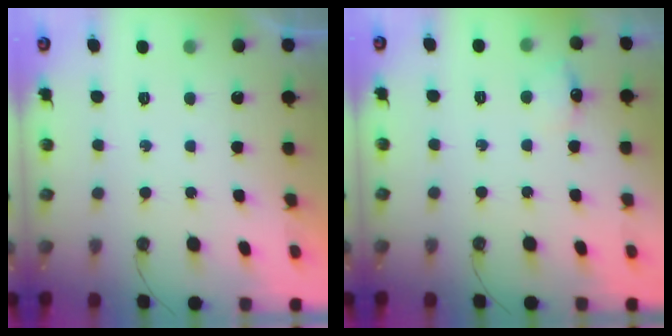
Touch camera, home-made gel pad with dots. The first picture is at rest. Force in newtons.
{"total": 7.6, "press": 5.8, "slide": 4.9}